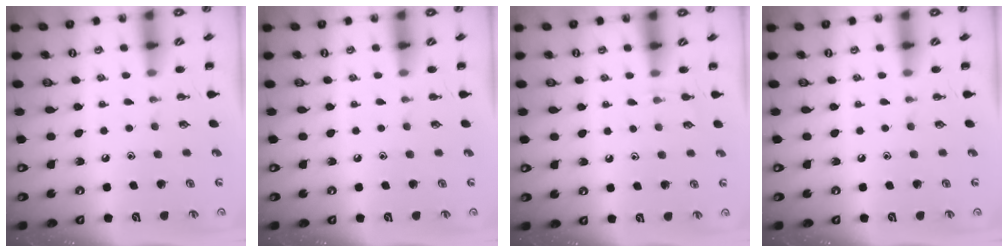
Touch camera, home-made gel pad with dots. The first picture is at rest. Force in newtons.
{"total": 0.0}
{"total": 3.7, "press": 3.5, "slide": 1.3}
{"total": 0.0}